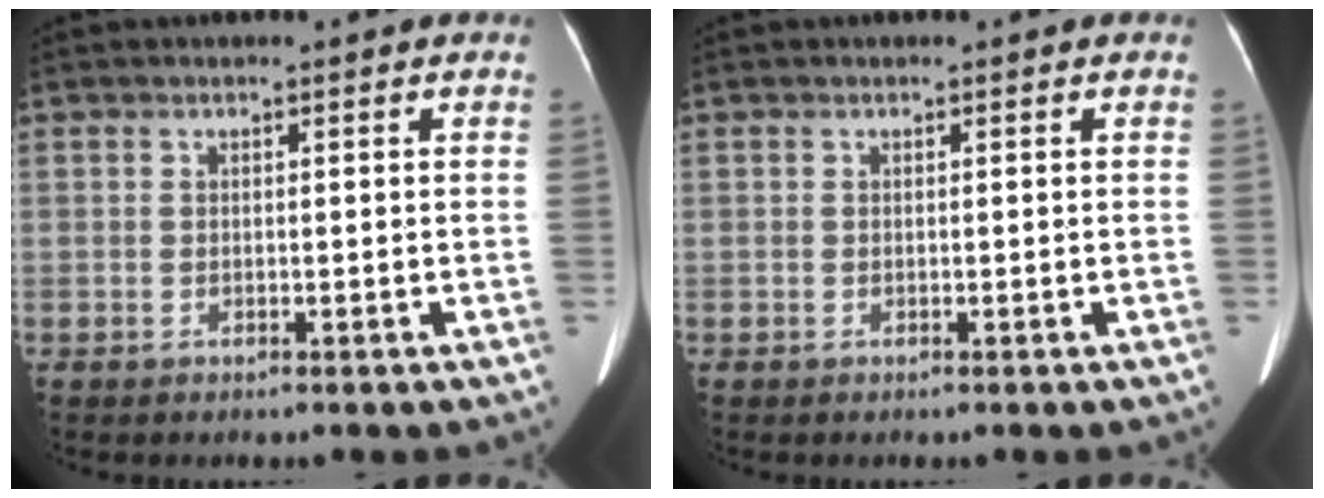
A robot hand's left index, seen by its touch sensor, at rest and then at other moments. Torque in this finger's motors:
{"motor_torque": [0.04, 0.03, 0.00, 0.00]}